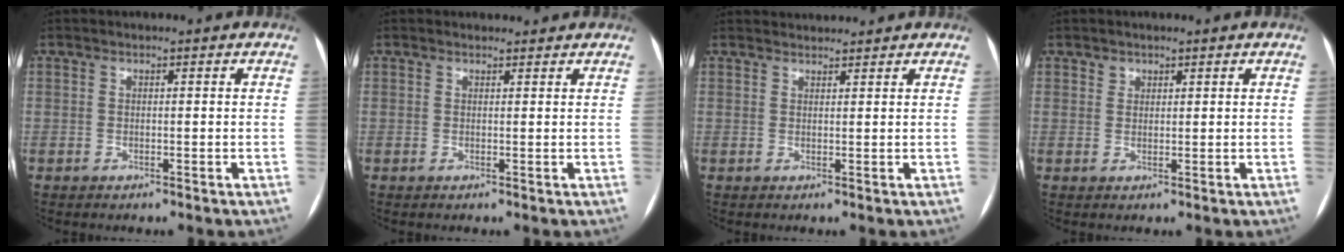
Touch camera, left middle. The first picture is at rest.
{"total": 2.0, "force": [1.9, 0.7, 0.1], "torque": [-0.004, 0.012, 0.022]}
{"total": 3.2, "force": [3.2, 0.3, 0.1], "torque": [-0.006, 0.028, 0.051]}
{"total": 1.2, "force": [0.8, 0.9, 0.0], "torque": [0.008, -0.001, 0.010]}